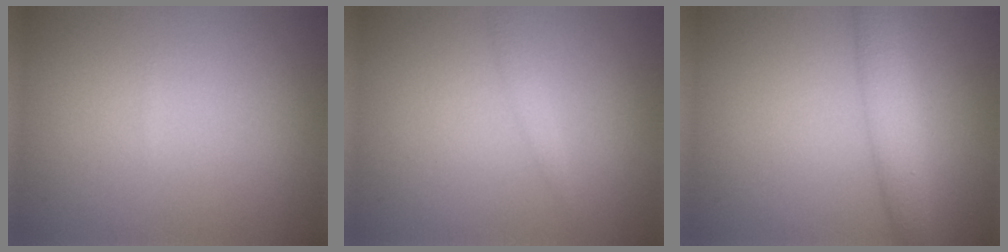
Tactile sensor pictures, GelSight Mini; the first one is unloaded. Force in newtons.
{"total": 1.0, "press": 1.0, "slide": 0.1}
{"total": 3.8, "press": 3.8, "slide": 0.1}